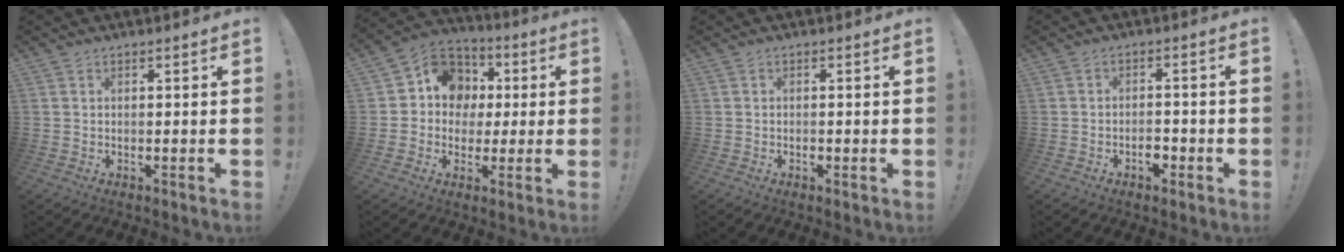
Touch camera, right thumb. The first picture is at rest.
{"total": 12.2, "force": [1.3, 11.1, 4.9], "torque": [-0.062, 0.008, 0.034]}
{"total": 0.8, "force": [-0.7, 0.4, 0.1], "torque": [-0.011, 0.005, -0.010]}
{"total": 3.7, "force": [-2.3, 2.1, 1.9], "torque": [-0.029, 0.009, -0.039]}